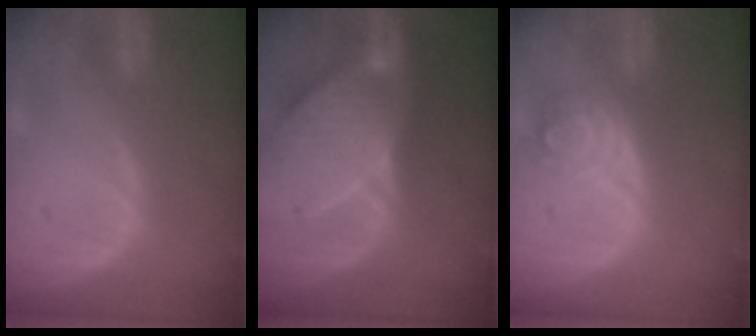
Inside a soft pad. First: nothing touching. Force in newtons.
{"total": 9.8, "press": 8.8, "slide": 4.3}
{"total": 4.2, "press": 4.2, "slide": 0.7}